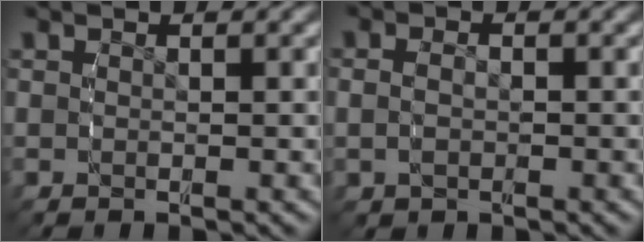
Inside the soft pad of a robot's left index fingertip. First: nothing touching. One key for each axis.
{"total": 1.8, "fx": -0.3, "fy": 1.3, "fz": 1.2, "tx": -0.033, "ty": -0.009, "tz": -0.001}